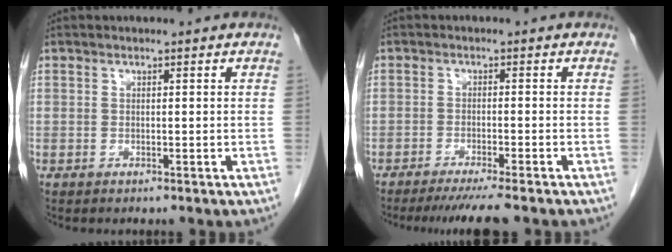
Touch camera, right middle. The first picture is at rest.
{"total": 7.0, "force": [-6.0, -0.5, 3.7], "torque": [-0.042, -0.017, -0.091]}